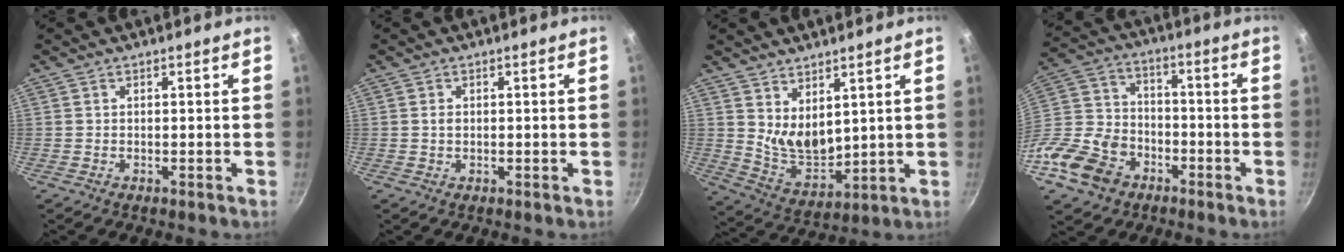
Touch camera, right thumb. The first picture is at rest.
{"total": 1.2, "force": [0.1, 0.8, 0.8], "torque": [-0.012, 0.000, 0.000]}
{"total": 8.5, "force": [4.2, 4.6, 5.7], "torque": [-0.084, -0.054, 0.094]}
{"total": 17.9, "force": [-8.9, 13.0, 8.6], "torque": [-0.177, 0.056, -0.171]}